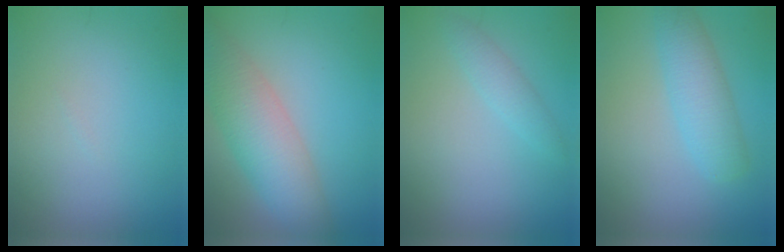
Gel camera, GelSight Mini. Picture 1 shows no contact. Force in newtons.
{"total": 6.7, "press": 6.7, "slide": 0.2}
{"total": 1.8, "press": 1.8, "slide": 0.1}
{"total": 4.2, "press": 4.2, "slide": 0.1}